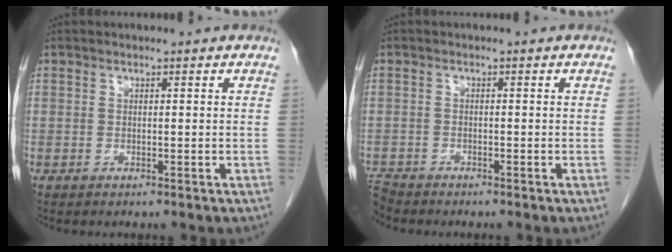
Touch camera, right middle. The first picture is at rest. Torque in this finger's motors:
{"motor_torque": [-0.43, -0.02, -0.04, -0.01]}